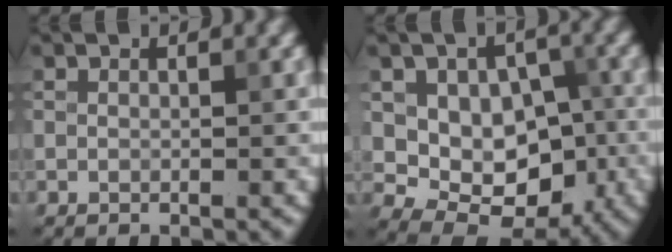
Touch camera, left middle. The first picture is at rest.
{"total": 8.3, "force": [-0.8, 5.9, 5.9], "torque": [-0.075, 0.003, -0.008]}